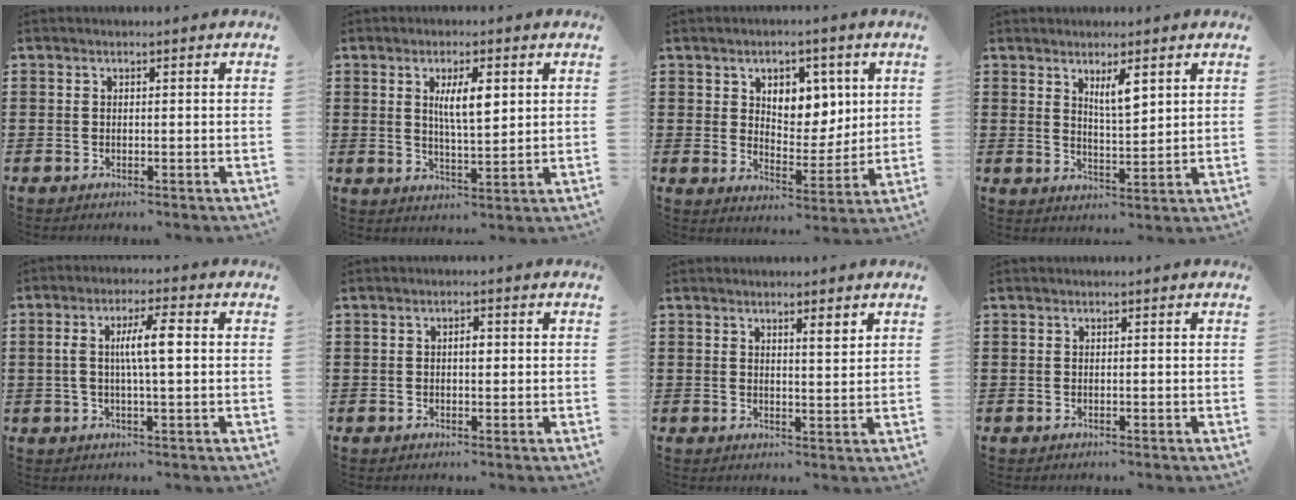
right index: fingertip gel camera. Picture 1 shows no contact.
{"total": 5.8, "force": [1.9, 1.6, 5.3], "torque": [-0.100, 0.003, 0.029]}
{"total": 6.0, "force": [3.2, 4.4, 2.6], "torque": [-0.050, -0.005, 0.051]}
{"total": 4.1, "force": [2.4, 1.0, 3.1], "torque": [-0.057, 0.001, 0.040]}
{"total": 6.4, "force": [0.7, 1.3, 6.2], "torque": [-0.117, 0.004, 0.008]}
{"total": 1.6, "force": [0.1, 0.6, 1.5], "torque": [-0.029, 0.003, 0.000]}
{"total": 2.5, "force": [1.7, 0.4, 1.8], "torque": [-0.029, 0.000, 0.029]}
{"total": 0.0}